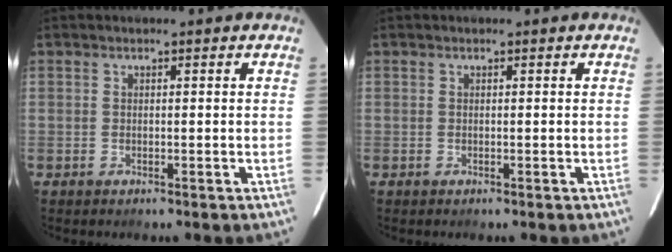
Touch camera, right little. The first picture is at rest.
{"total": 0.0}